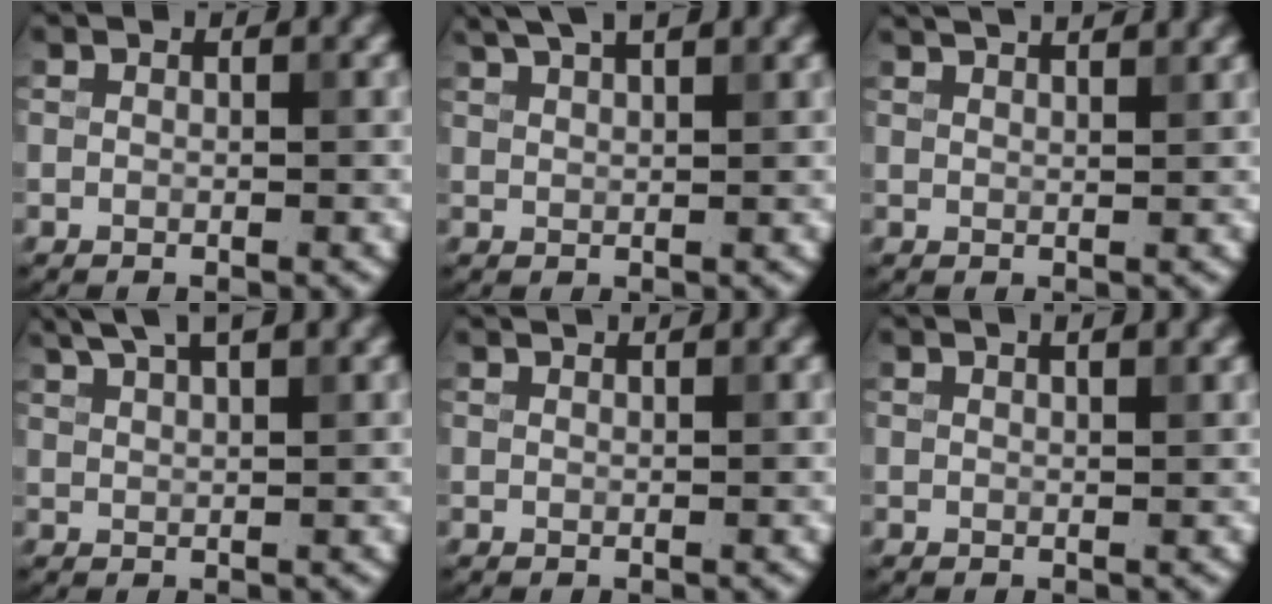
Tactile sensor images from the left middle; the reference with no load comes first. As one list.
[{"total": 4.3, "force": [3.6, 0.6, 2.2], "torque": [-0.046, 0.016, 0.065]}, {"total": 3.7, "force": [3.3, 0.5, 1.5], "torque": [-0.018, 0.017, 0.043]}, {"total": 4.8, "force": [3.8, 0.8, 2.7], "torque": [-0.056, 0.017, 0.070]}, {"total": 1.2, "force": [1.1, -0.1, 0.1], "torque": [-0.009, 0.004, 0.020]}, {"total": 1.3, "force": [1.1, 0.1, 0.7], "torque": [-0.009, 0.005, 0.024]}]